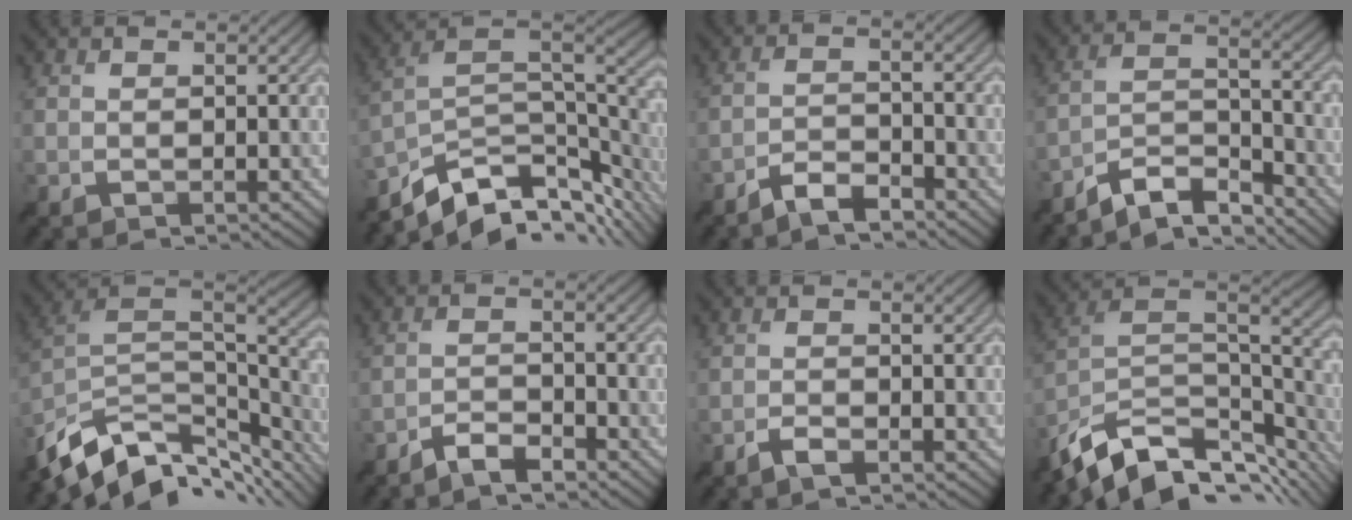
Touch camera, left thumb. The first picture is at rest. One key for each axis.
{"total": 12.3, "fx": -7.0, "fy": 5.8, "fz": 8.4, "tx": -0.188, "ty": -0.016, "tz": -0.110}
{"total": 4.1, "fx": -3.4, "fy": 0.9, "fz": 2.0, "tx": -0.044, "ty": 0.003, "tz": -0.072}
{"total": 7.7, "fx": -6.6, "fy": 1.8, "fz": 3.3, "tx": -0.064, "ty": 0.005, "tz": -0.131}
{"total": 13.5, "fx": -8.1, "fy": 6.6, "fz": 8.4, "tx": -0.211, "ty": -0.015, "tz": -0.132}
{"total": 3.5, "fx": -3.0, "fy": 0.8, "fz": 1.7, "tx": -0.036, "ty": 0.002, "tz": -0.062}
{"total": 1.6, "fx": -1.2, "fy": 0.4, "fz": 1.0, "tx": -0.023, "ty": 0.002, "tz": -0.026}
{"total": 14.0, "fx": -8.8, "fy": 6.6, "fz": 8.6, "tx": -0.213, "ty": -0.013, "tz": -0.143}